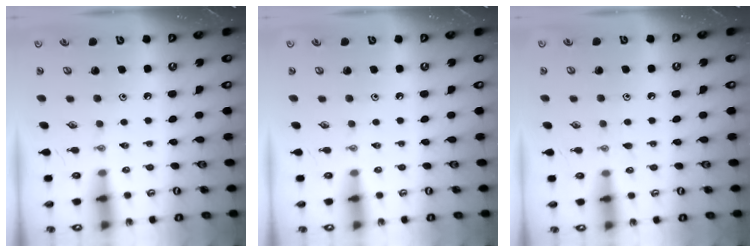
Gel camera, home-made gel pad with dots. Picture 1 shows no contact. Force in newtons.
{"total": 0.0}
{"total": 7.2, "press": 7.1, "slide": 0.7}